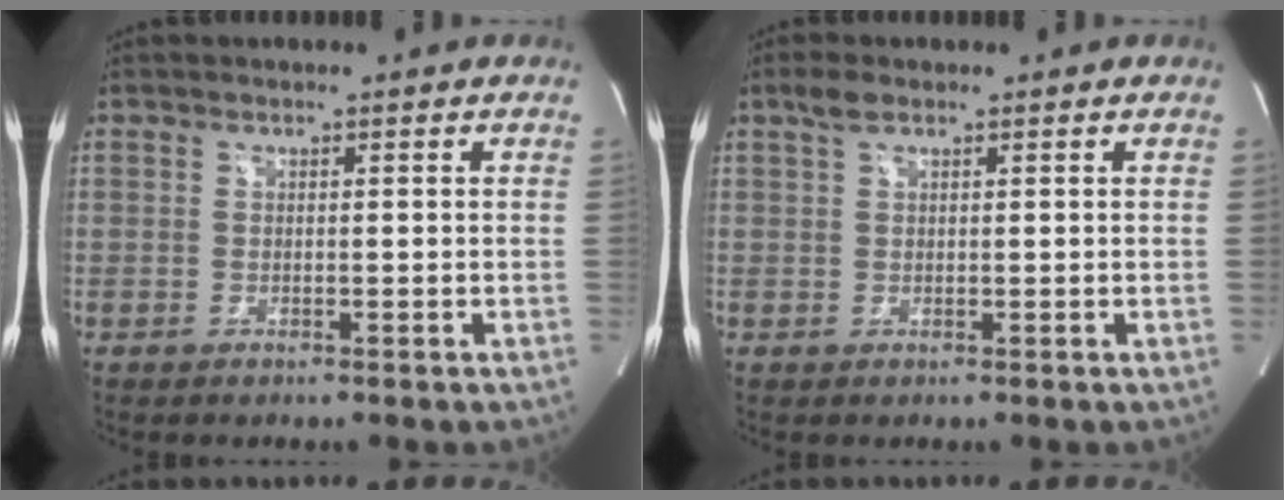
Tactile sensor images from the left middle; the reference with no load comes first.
{"total": 2.0, "force": [1.4, 0.7, 1.2], "torque": [-0.032, 0.011, 0.030]}